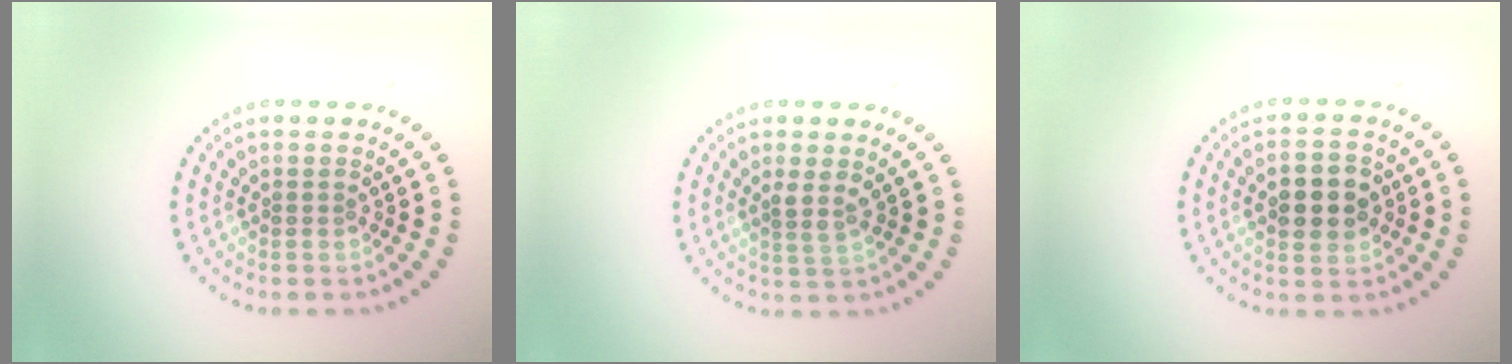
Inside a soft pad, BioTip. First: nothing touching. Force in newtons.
{"total": 1.6, "press": 1.3, "slide": 1.0}
{"total": 4.7, "press": 4.7, "slide": 0.3}